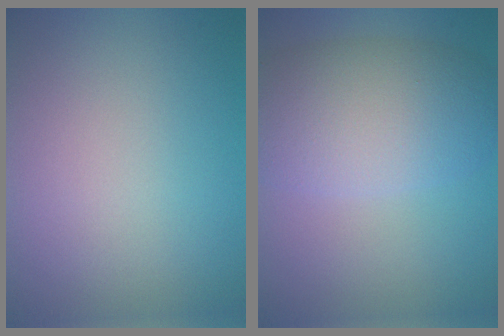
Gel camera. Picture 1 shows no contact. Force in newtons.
{"total": 7.9, "press": 7.9, "slide": 0.3}